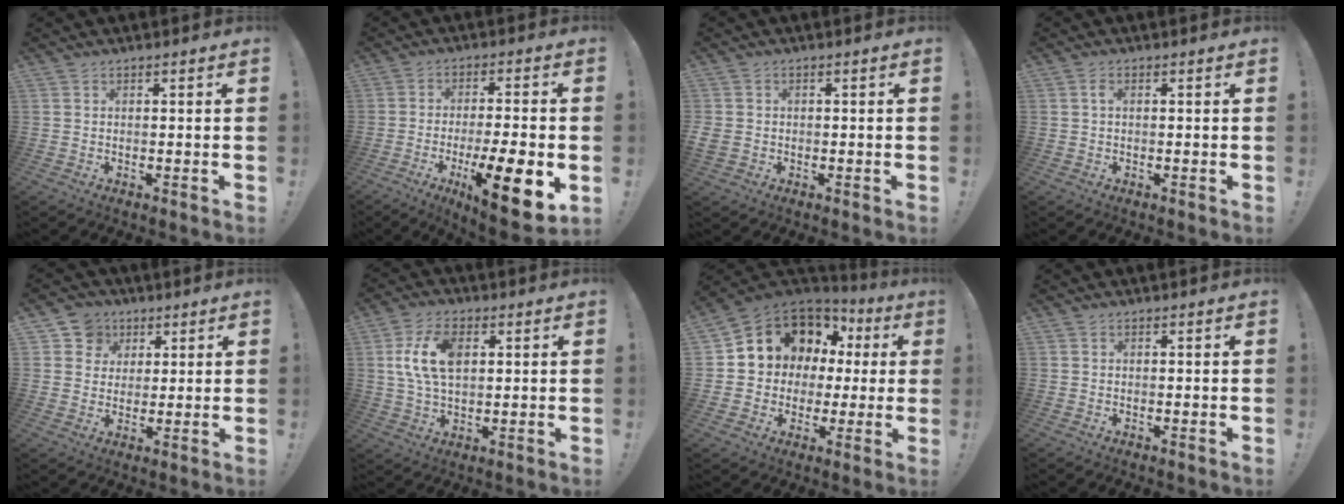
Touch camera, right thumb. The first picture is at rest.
{"total": 15.7, "force": [-5.8, 3.0, 14.3], "torque": [-0.202, 0.017, -0.084]}
{"total": 2.6, "force": [-0.4, 2.3, 1.0], "torque": [-0.022, 0.000, -0.006]}
{"total": 1.2, "force": [0.0, 0.6, 1.0], "torque": [-0.024, 0.005, 0.000]}
{"total": 7.6, "force": [3.0, 6.8, 1.2], "torque": [-0.013, -0.022, 0.060]}
{"total": 12.3, "force": [2.9, 7.3, 9.4], "torque": [-0.181, 0.005, 0.053]}
{"total": 10.1, "force": [4.1, 8.6, 3.3], "torque": [-0.049, -0.039, 0.091]}
{"total": 0.0}